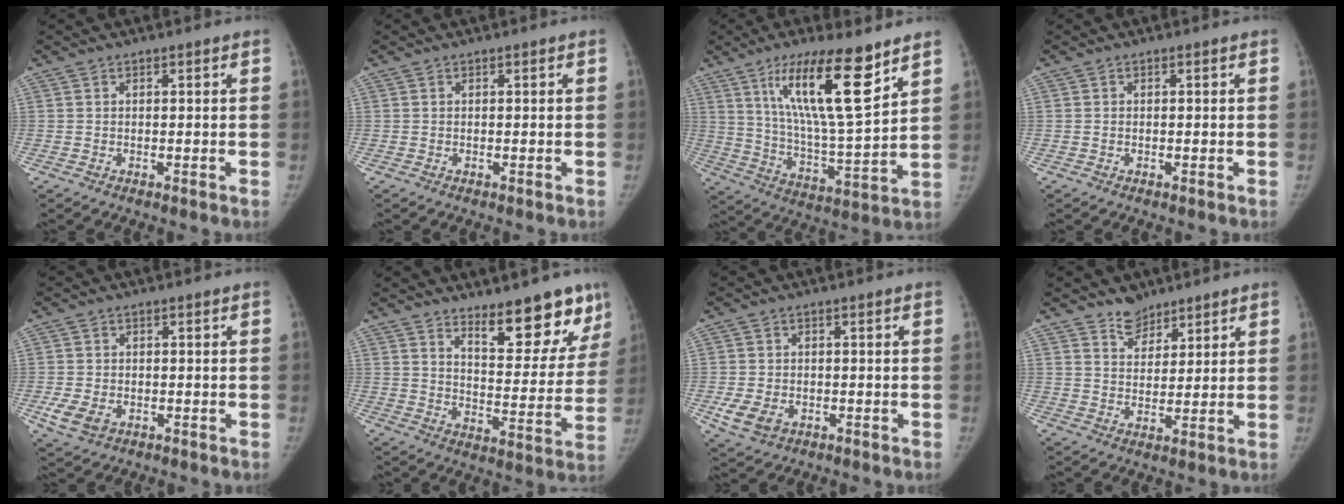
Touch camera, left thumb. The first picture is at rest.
{"total": 0.0}
{"total": 18.4, "force": [10.4, 3.7, 14.8], "torque": [-0.239, -0.059, 0.192]}
{"total": 0.0}
{"total": 4.5, "force": [-1.4, 3.3, 2.8], "torque": [-0.059, -0.005, -0.016]}
{"total": 14.0, "force": [10.3, 4.6, 8.3], "torque": [-0.054, -0.079, 0.154]}
{"total": 5.2, "force": [-1.6, 3.8, 3.1], "torque": [-0.059, -0.005, -0.019]}
{"total": 4.7, "force": [3.9, 2.6, 0.7], "torque": [0.015, -0.032, 0.068]}